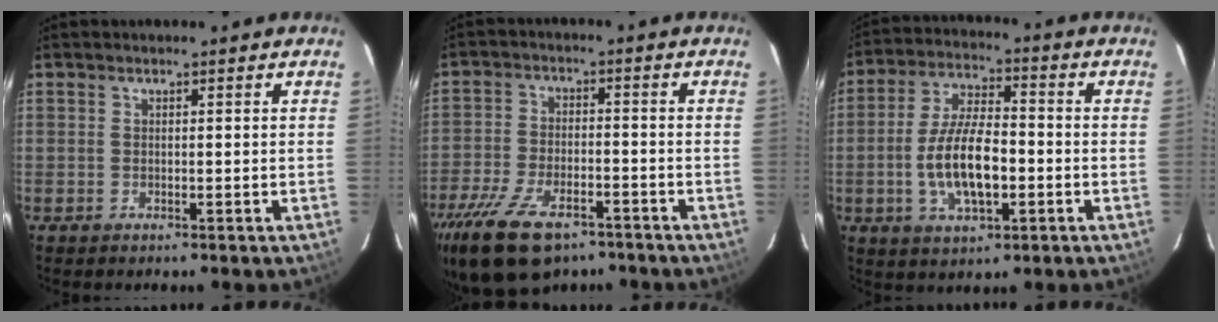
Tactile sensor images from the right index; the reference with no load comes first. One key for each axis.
{"total": 15.4, "fx": -10.6, "fy": 7.2, "fz": 8.7, "tx": -0.197, "ty": -0.024, "tz": -0.183}
{"total": 12.1, "fx": -2.7, "fy": 4.7, "fz": 10.8, "tx": -0.216, "ty": 0.002, "tz": -0.044}